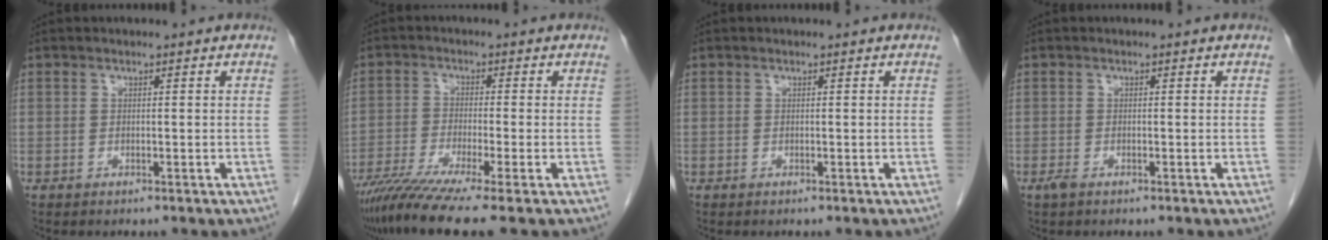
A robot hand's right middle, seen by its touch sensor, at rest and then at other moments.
{"total": 10.7, "force": [-7.9, -1.1, 7.1], "torque": [-0.118, -0.032, -0.128]}
{"total": 0.0}
{"total": 0.8, "force": [-0.6, 0.2, 0.6], "torque": [-0.017, -0.003, -0.010]}